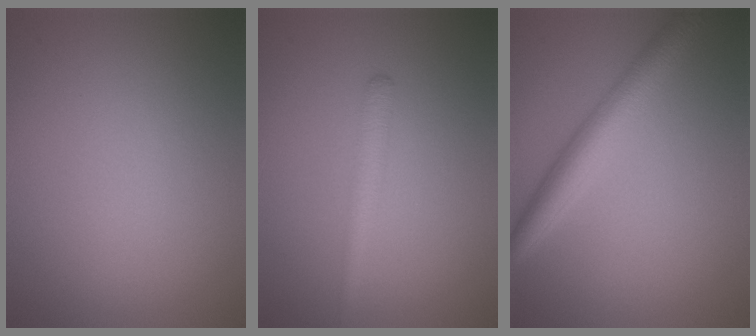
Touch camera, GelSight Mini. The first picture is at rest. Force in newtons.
{"total": 1.8, "press": 1.8, "slide": 0.1}
{"total": 4.2, "press": 4.2, "slide": 0.1}